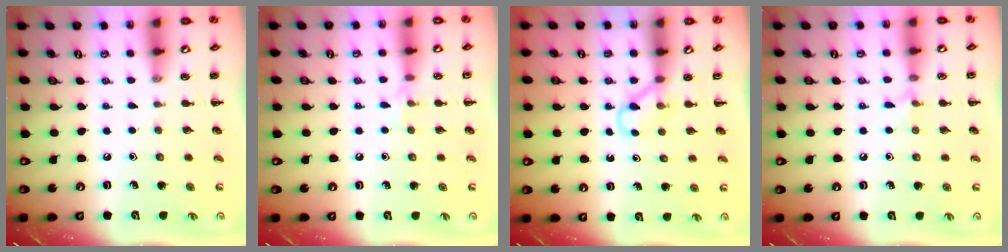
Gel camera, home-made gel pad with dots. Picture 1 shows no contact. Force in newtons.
{"total": 4.8, "press": 4.6, "slide": 1.3}
{"total": 3.2, "press": 3.0, "slide": 0.9}
{"total": 5.1, "press": 4.8, "slide": 1.7}